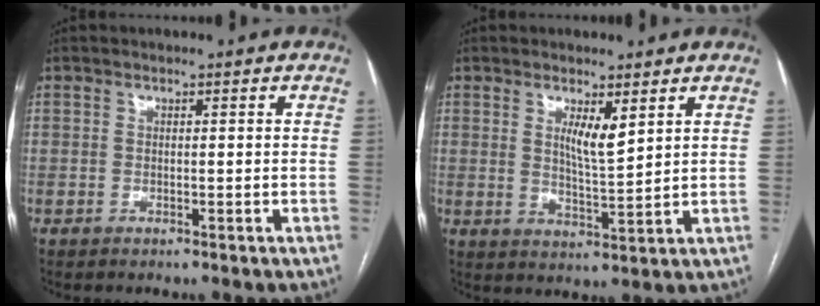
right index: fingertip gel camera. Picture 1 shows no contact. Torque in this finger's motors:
{"motor_torque": [0.43, 0.07, 0.31, 0.08]}